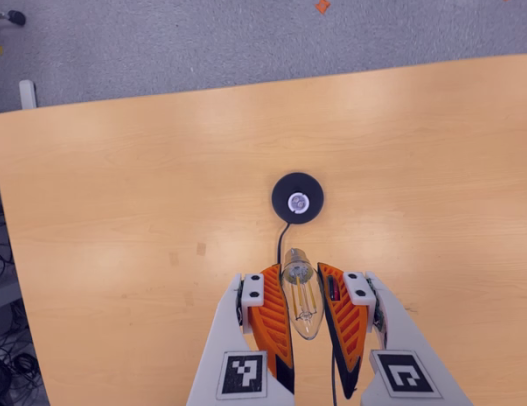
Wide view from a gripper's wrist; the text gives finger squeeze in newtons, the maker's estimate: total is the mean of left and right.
{"total": 21.6, "left": 23.8, "right": 19.5}